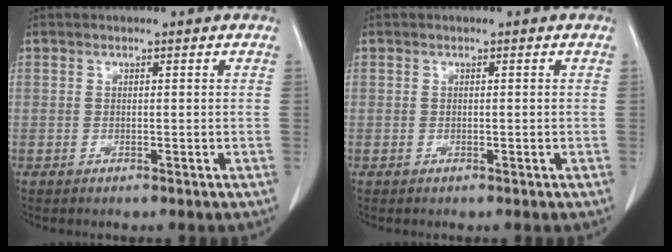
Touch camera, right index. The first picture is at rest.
{"total": 0.0}